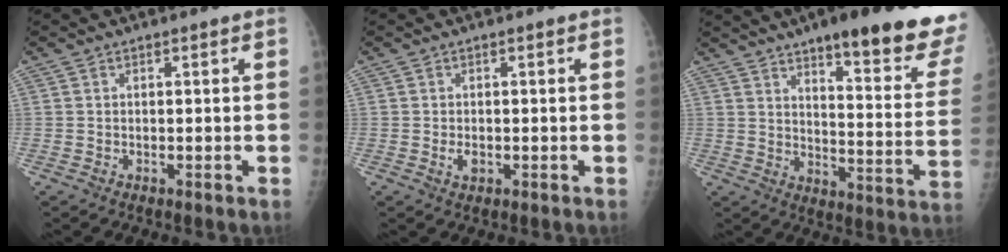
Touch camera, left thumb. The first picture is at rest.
{"total": 1.6, "force": [-0.3, 1.0, 1.2], "torque": [-0.020, -0.002, -0.004]}
{"total": 24.4, "force": [16.7, 4.8, 17.1], "torque": [-0.198, -0.067, 0.217]}